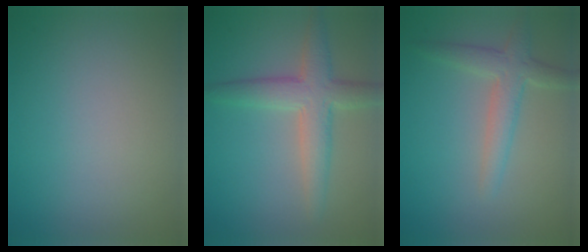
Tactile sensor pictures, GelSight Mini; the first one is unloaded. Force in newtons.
{"total": 4.4, "press": 4.4, "slide": 0.2}
{"total": 2.9, "press": 2.9, "slide": 0.1}